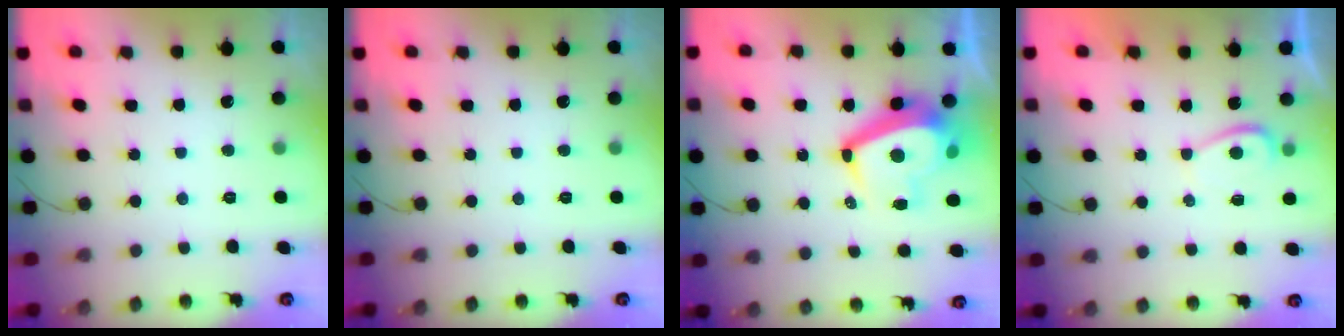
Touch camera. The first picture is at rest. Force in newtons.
{"total": 0.0}
{"total": 11.6, "press": 11.2, "slide": 3.1}
{"total": 1.4, "press": 1.3, "slide": 0.5}